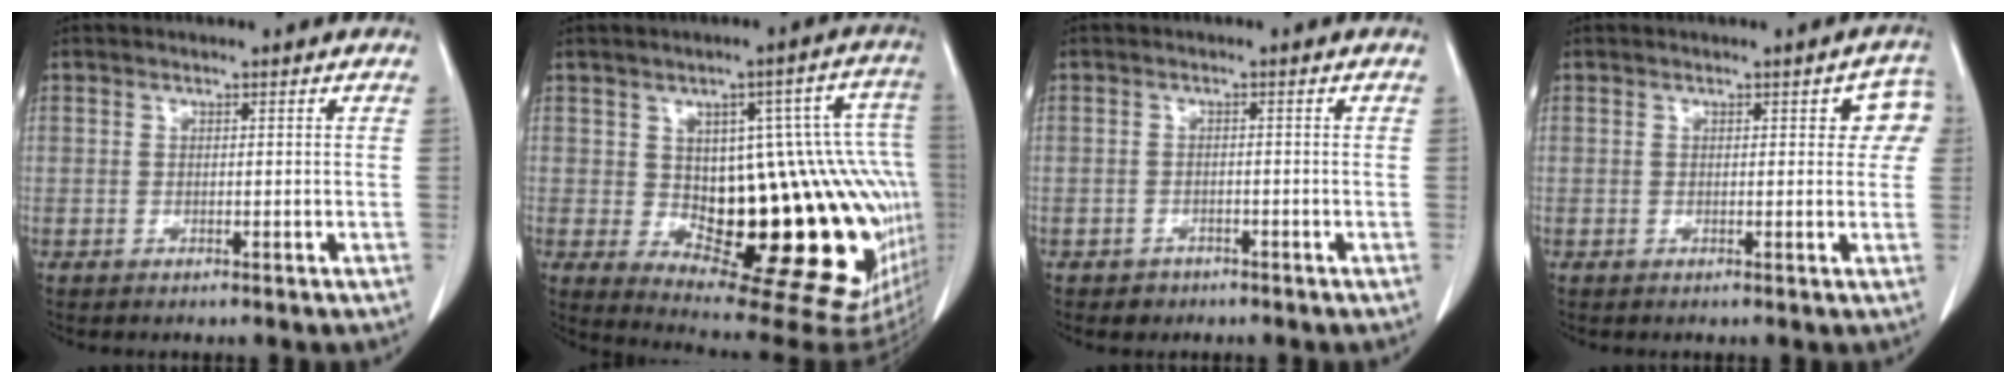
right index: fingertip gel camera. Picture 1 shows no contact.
{"total": 23.6, "force": [-2.2, 7.4, 22.3], "torque": [-0.180, 0.031, 0.000]}
{"total": 1.8, "force": [-1.2, 1.3, 0.1], "torque": [-0.006, 0.005, -0.017]}
{"total": 4.3, "force": [1.3, 1.8, 3.7], "torque": [-0.024, 0.011, 0.008]}